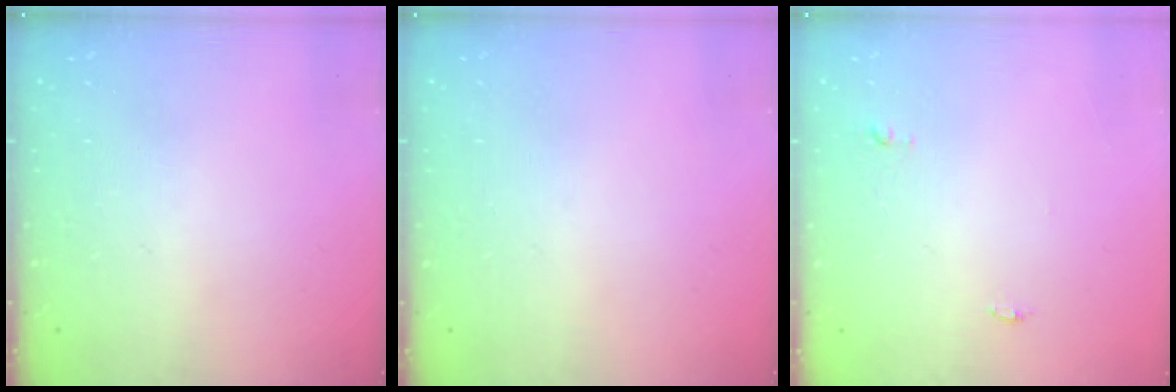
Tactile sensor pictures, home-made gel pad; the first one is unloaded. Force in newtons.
{"total": 0.0}
{"total": 3.7, "press": 3.3, "slide": 1.7}